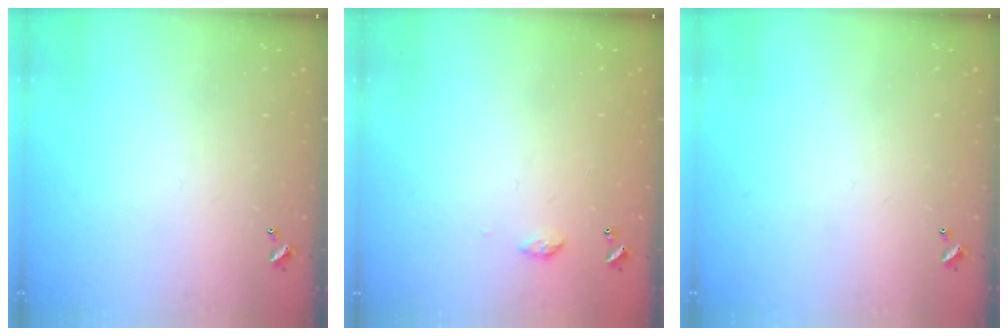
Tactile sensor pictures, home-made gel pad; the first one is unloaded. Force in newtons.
{"total": 3.4, "press": 3.4, "slide": 0.5}
{"total": 0.0}